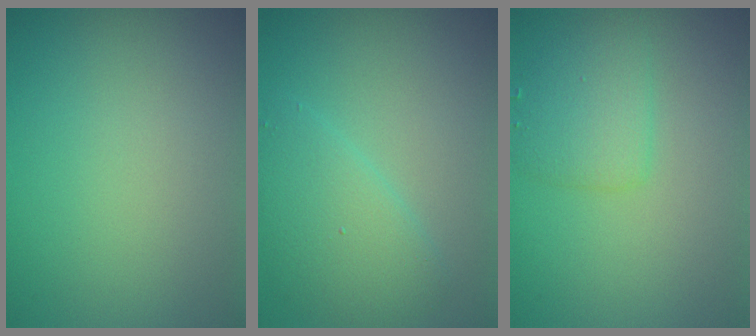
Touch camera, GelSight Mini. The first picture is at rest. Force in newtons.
{"total": 3.4, "press": 3.4, "slide": 0.1}
{"total": 2.6, "press": 2.6, "slide": 0.0}